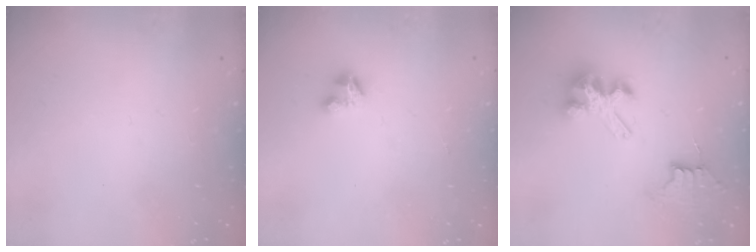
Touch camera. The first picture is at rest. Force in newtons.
{"total": 2.8, "press": 2.8, "slide": 0.2}
{"total": 7.8, "press": 7.8, "slide": 0.6}